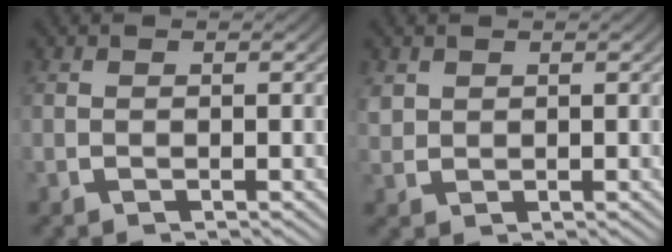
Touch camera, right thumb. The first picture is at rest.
{"total": 1.5, "force": [0.8, 1.2, 0.5], "torque": [-0.014, -0.003, 0.025]}